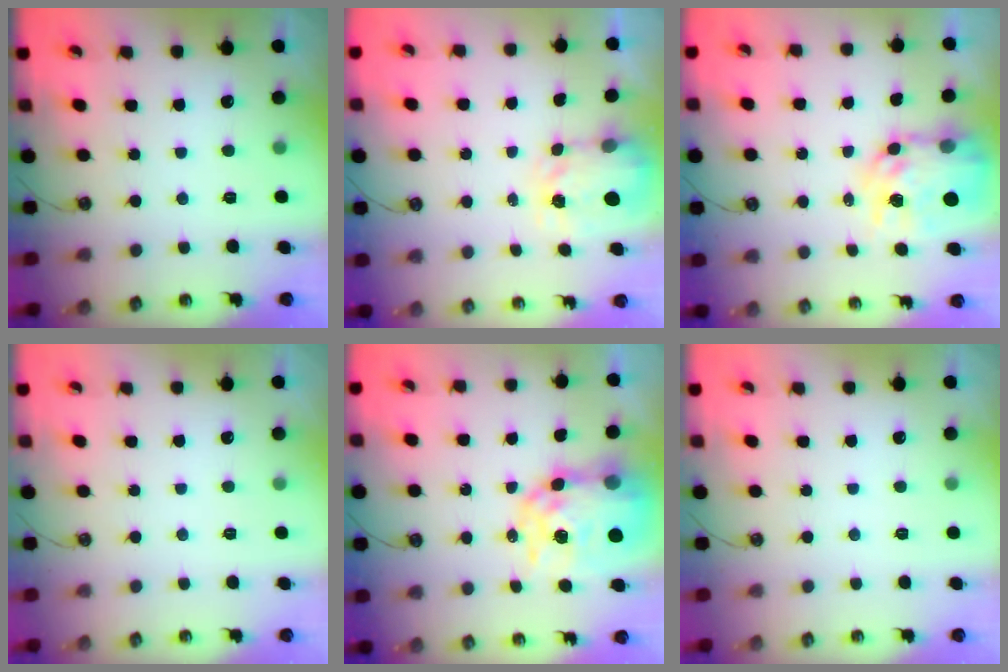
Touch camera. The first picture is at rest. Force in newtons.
{"total": 3.5, "press": 3.5, "slide": 0.4}
{"total": 13.0, "press": 13.0, "slide": 1.1}
{"total": 0.0}
{"total": 15.5, "press": 15.5, "slide": 1.3}
{"total": 0.0}